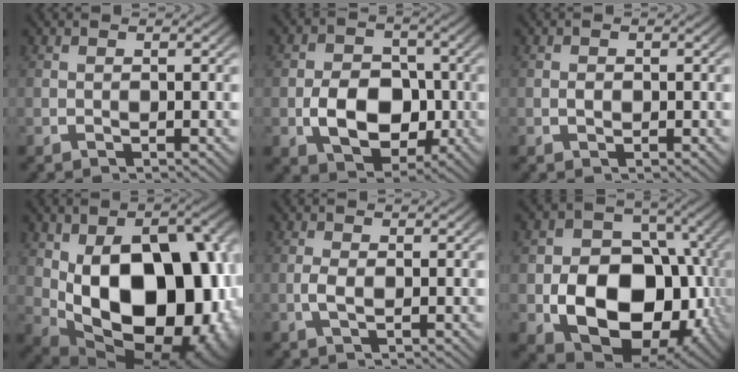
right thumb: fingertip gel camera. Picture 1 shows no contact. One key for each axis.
{"total": 8.6, "fx": -1.1, "fy": 6.3, "fz": 5.7, "tx": -0.113, "ty": -0.032, "tz": -0.005}
{"total": 0.8, "fx": -0.1, "fy": 0.6, "fz": 0.5, "tx": -0.012, "ty": -0.006, "tz": 0.002}
{"total": 22.3, "fx": -2.5, "fy": 13.8, "fz": 17.3, "tx": -0.307, "ty": -0.075, "tz": 0.006}
{"total": 1.4, "fx": -0.1, "fy": 0.6, "fz": 1.2, "tx": -0.036, "ty": -0.007, "tz": 0.001}
{"total": 18.1, "fx": -2.3, "fy": 13.1, "fz": 12.3, "tx": -0.222, "ty": -0.064, "tz": -0.016}